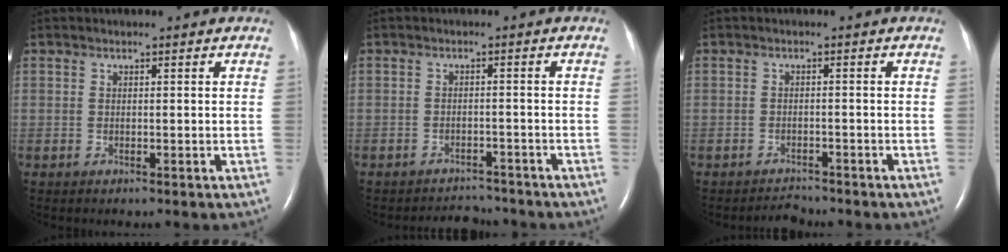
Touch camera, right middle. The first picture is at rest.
{"total": 3.9, "force": [-3.8, 0.8, -0.7], "torque": [0.002, 0.003, -0.055]}
{"total": 1.9, "force": [-1.8, 0.1, -0.4], "torque": [0.002, -0.011, -0.026]}